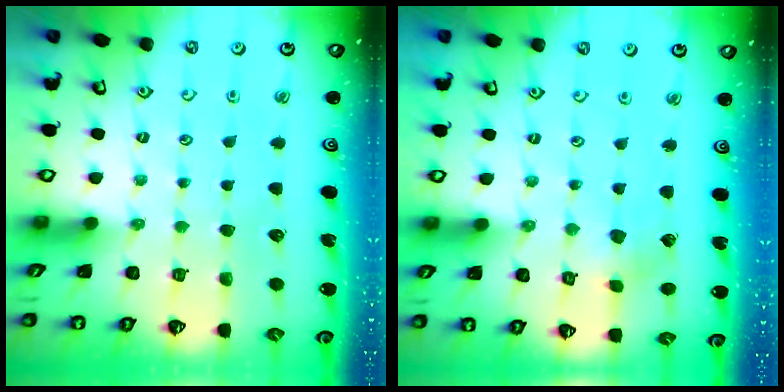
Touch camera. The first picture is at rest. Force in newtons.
{"total": 2.1, "press": 2.1, "slide": 0.1}